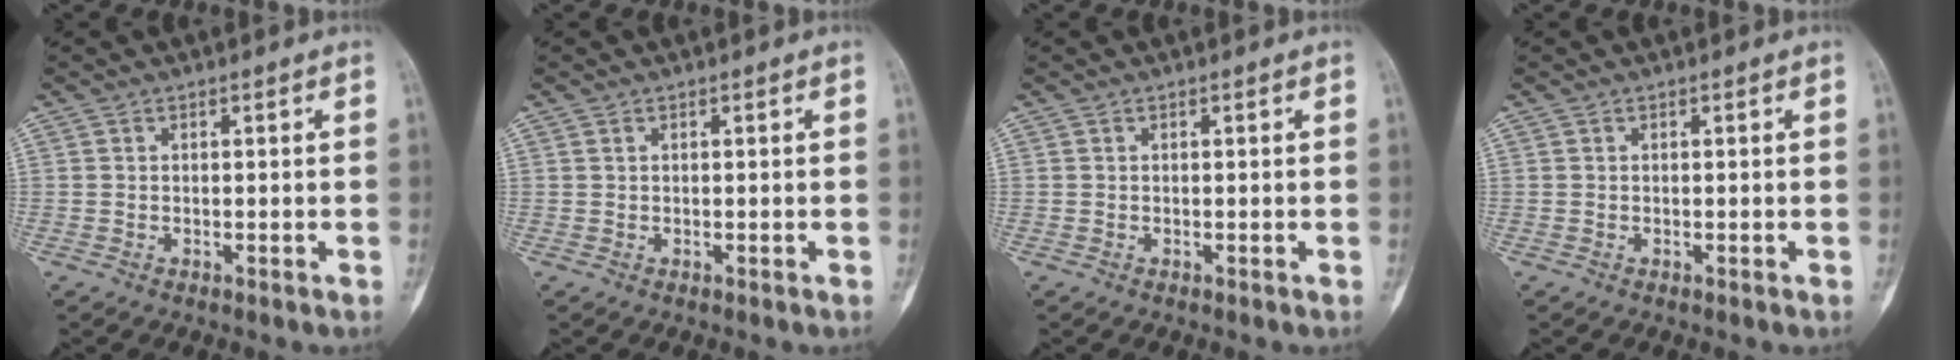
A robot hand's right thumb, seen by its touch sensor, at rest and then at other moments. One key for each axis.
{"total": 0.0}
{"total": 0.0}
{"total": 0.0}